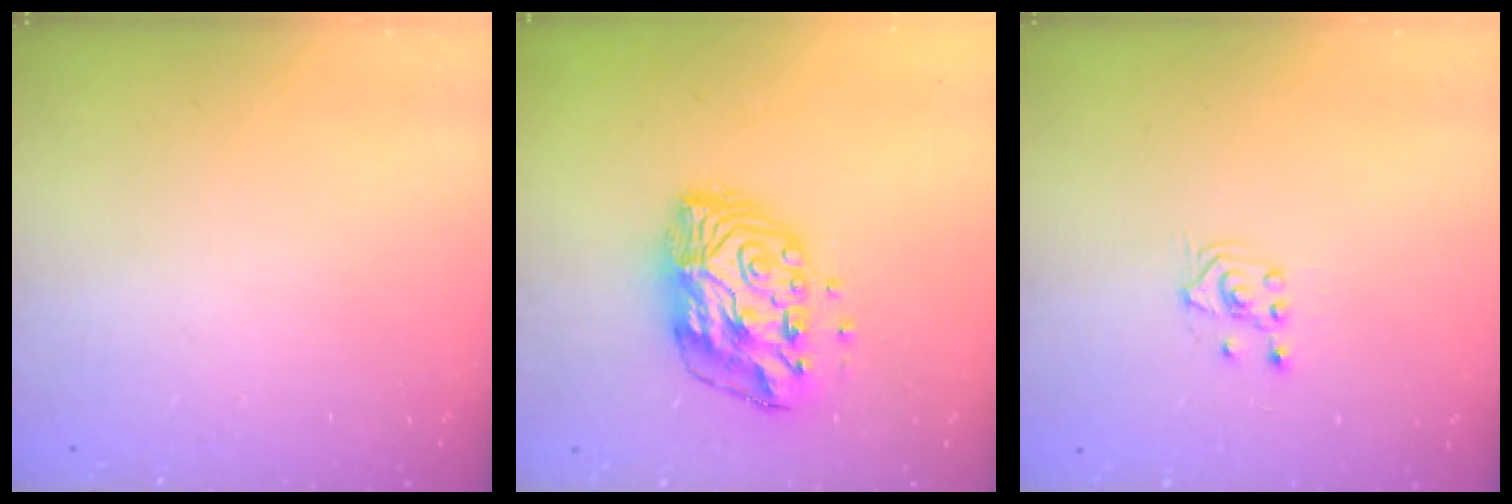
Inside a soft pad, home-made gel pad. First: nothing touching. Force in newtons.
{"total": 13.2, "press": 13.2, "slide": 1.1}
{"total": 2.1, "press": 2.0, "slide": 0.8}